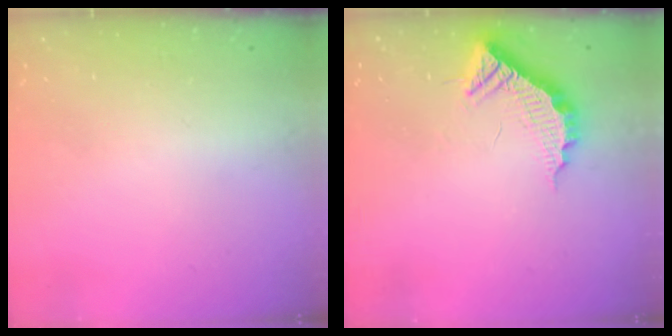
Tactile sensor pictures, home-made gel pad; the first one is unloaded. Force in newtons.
{"total": 12.2, "press": 12.1, "slide": 0.9}